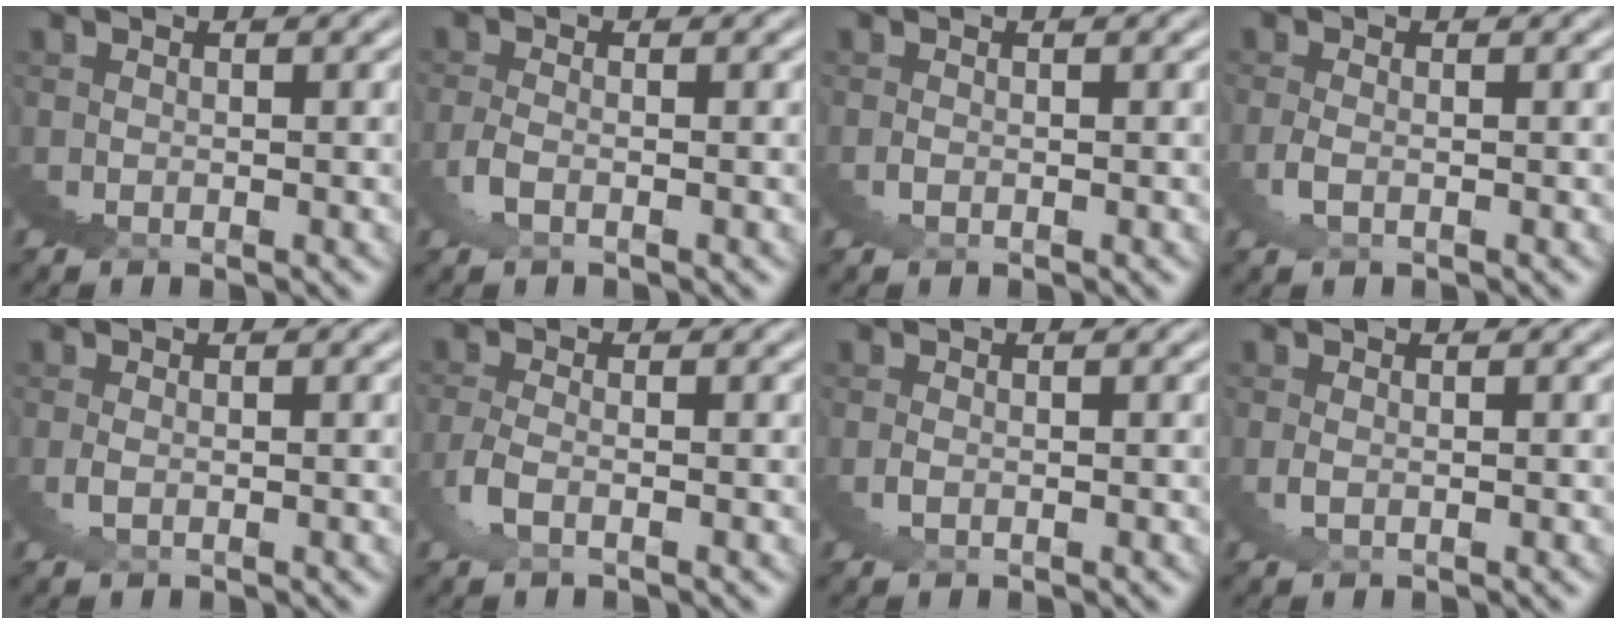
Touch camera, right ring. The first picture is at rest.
{"total": 3.5, "force": [-2.0, -1.6, -2.5], "torque": [0.041, 0.002, -0.035]}
{"total": 1.5, "force": [-0.7, -0.8, -1.1], "torque": [0.026, 0.002, -0.015]}
{"total": 3.6, "force": [-1.4, -2.4, -2.3], "torque": [0.046, 0.001, -0.023]}
{"total": 2.5, "force": [-1.0, -1.8, -1.3], "torque": [0.038, 0.000, -0.017]}
{"total": 3.3, "force": [-1.9, -1.0, -2.5], "torque": [0.035, 0.002, -0.035]}
{"total": 1.8, "force": [-1.0, -1.1, -1.0], "torque": [0.030, 0.002, -0.018]}
{"total": 2.2, "force": [-1.0, -1.6, -1.1], "torque": [0.035, 0.000, -0.017]}